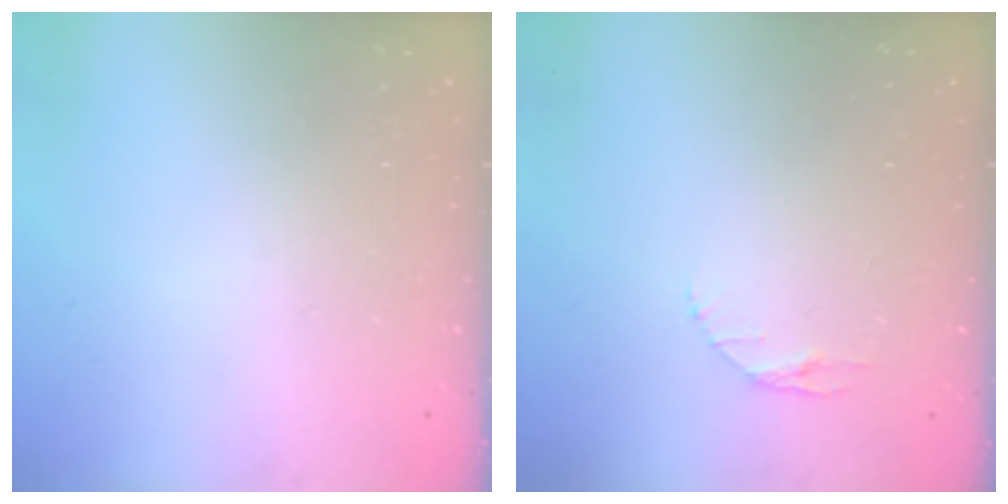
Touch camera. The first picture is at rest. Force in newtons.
{"total": 2.9, "press": 2.9, "slide": 0.4}